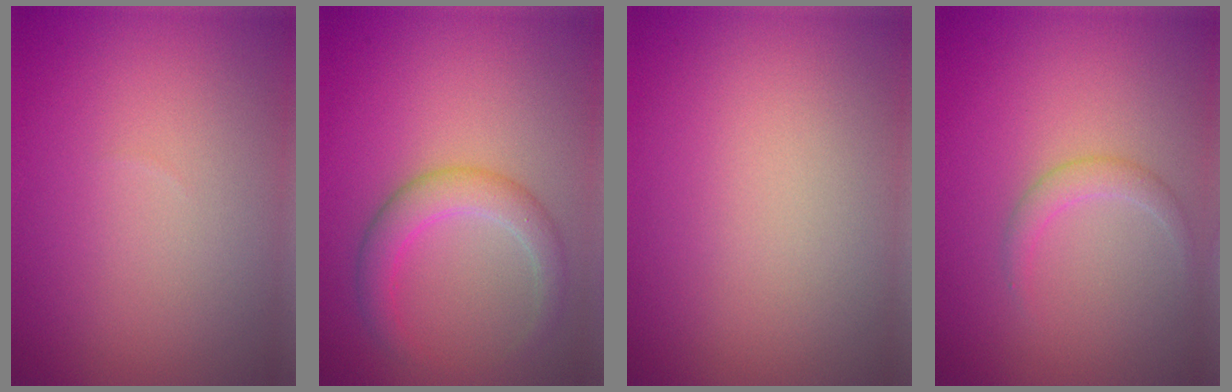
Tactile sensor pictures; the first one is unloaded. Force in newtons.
{"total": 3.2, "press": 3.2, "slide": 0.1}
{"total": 0.0}
{"total": 1.4, "press": 1.4, "slide": 0.0}